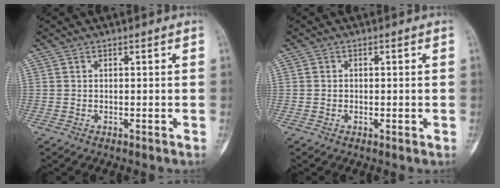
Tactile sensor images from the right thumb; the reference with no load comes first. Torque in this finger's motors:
{"motor_torque": [-0.22, -0.18, -0.20, 0.30, -0.10]}